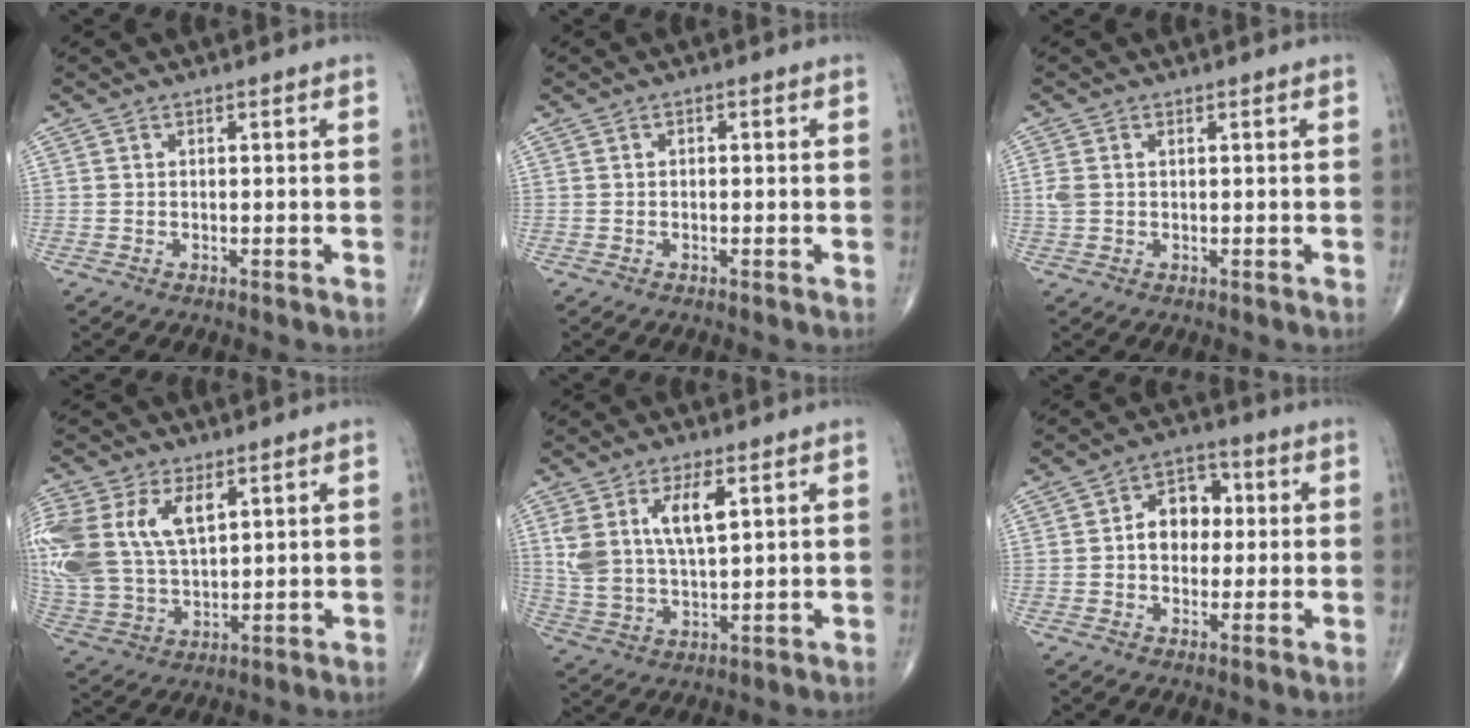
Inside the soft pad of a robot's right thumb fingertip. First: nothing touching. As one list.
[{"total": 0.7, "force": [0.0, 0.5, 0.5], "torque": [-0.002, 0.002, -0.002]}, {"total": 2.5, "force": [0.4, 1.7, 1.8], "torque": [-0.056, 0.009, 0.011]}, {"total": 20.5, "force": [7.1, 12.6, 14.6], "torque": [-0.345, 0.005, 0.144]}, {"total": 10.6, "force": [3.9, 4.6, 8.7], "torque": [-0.170, -0.014, 0.082]}, {"total": 8.3, "force": [0.5, 6.2, 5.5], "torque": [-0.054, 0.023, -0.001]}]